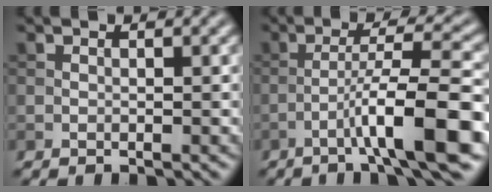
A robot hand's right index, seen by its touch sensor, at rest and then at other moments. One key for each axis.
{"total": 8.9, "fx": -4.0, "fy": 1.0, "fz": 7.9, "tx": -0.119, "ty": 0.022, "tz": -0.064}